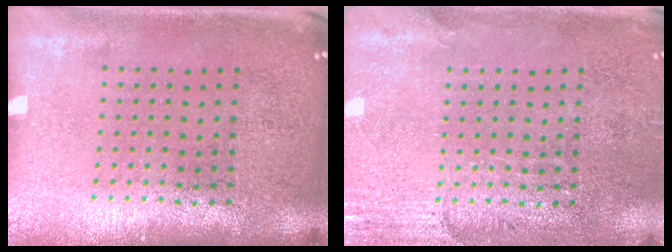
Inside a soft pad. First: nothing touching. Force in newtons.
{"total": 2.8, "press": 2.4, "slide": 1.4}